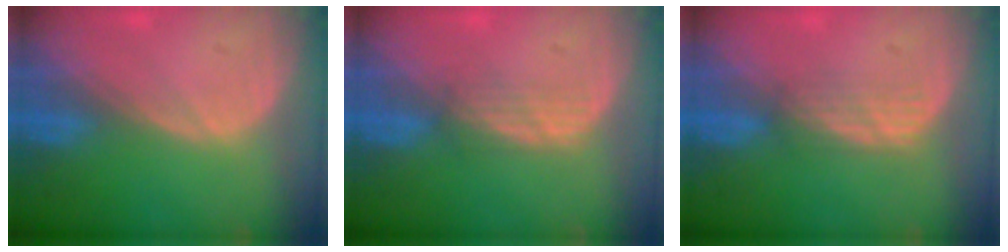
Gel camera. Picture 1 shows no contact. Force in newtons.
{"total": 2.4, "press": 2.3, "slide": 0.6}
{"total": 3.1, "press": 2.7, "slide": 1.6}